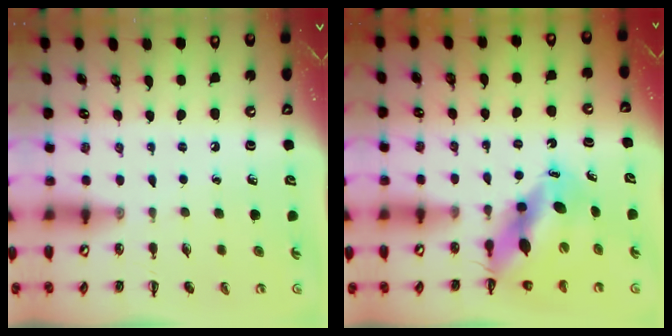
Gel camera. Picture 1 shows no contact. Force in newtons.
{"total": 11.3, "press": 10.9, "slide": 3.1}